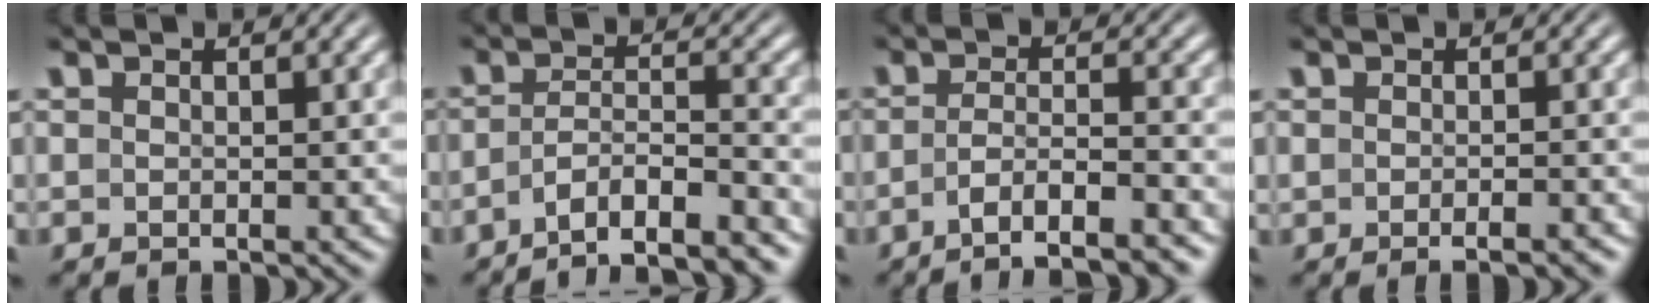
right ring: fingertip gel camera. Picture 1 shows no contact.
{"total": 7.9, "force": [-6.4, 3.6, 3.0], "torque": [-0.062, -0.035, -0.096]}
{"total": 6.2, "force": [-5.1, 1.6, 3.2], "torque": [-0.055, -0.032, -0.069]}
{"total": 1.6, "force": [-1.2, 0.1, 1.0], "torque": [-0.015, 0.002, -0.020]}